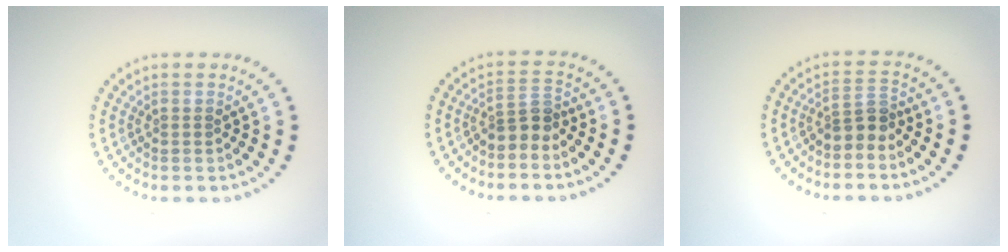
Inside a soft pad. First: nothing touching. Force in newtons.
{"total": 2.3, "press": 1.8, "slide": 1.5}
{"total": 2.3, "press": 1.8, "slide": 1.5}